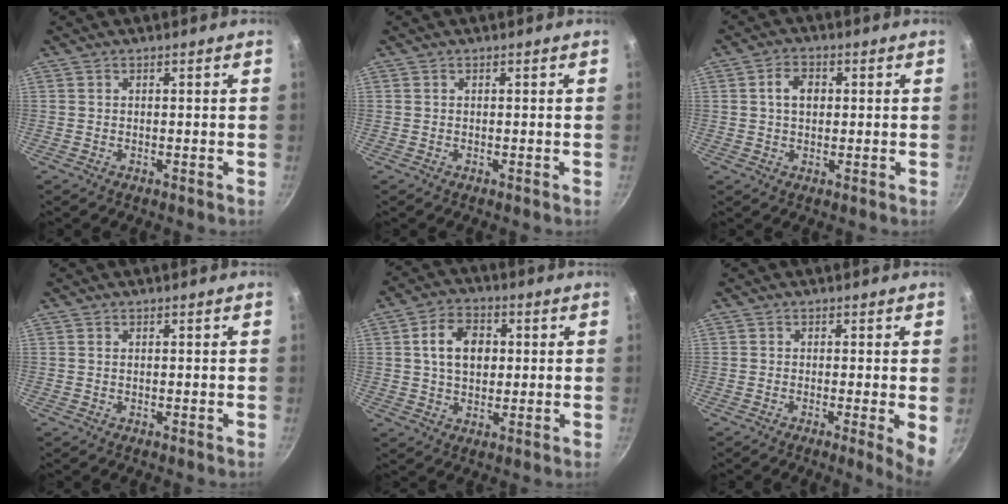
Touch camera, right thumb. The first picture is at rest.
{"total": 0.0}
{"total": 4.6, "force": [0.7, 3.2, 3.1], "torque": [-0.039, 0.008, 0.007]}
{"total": 0.0}
{"total": 9.0, "force": [1.4, 6.5, 6.1], "torque": [-0.087, 0.009, 0.019]}
{"total": 4.6, "force": [-0.6, 0.5, 4.6], "torque": [-0.054, -0.009, -0.009]}